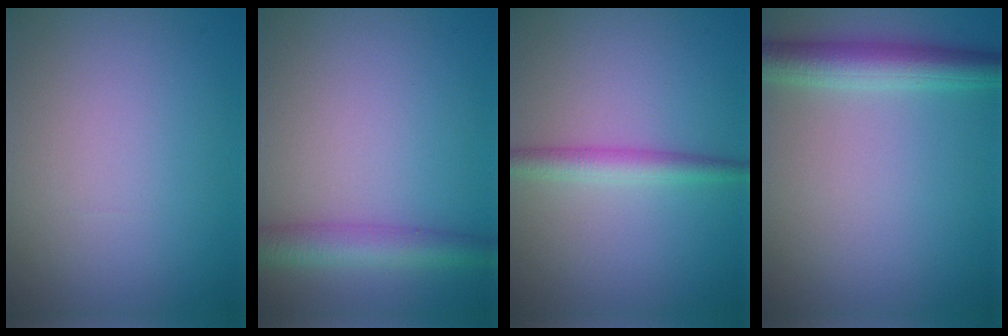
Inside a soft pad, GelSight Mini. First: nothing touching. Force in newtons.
{"total": 3.7, "press": 3.7, "slide": 0.2}
{"total": 2.5, "press": 2.5, "slide": 0.0}
{"total": 4.3, "press": 4.3, "slide": 0.1}